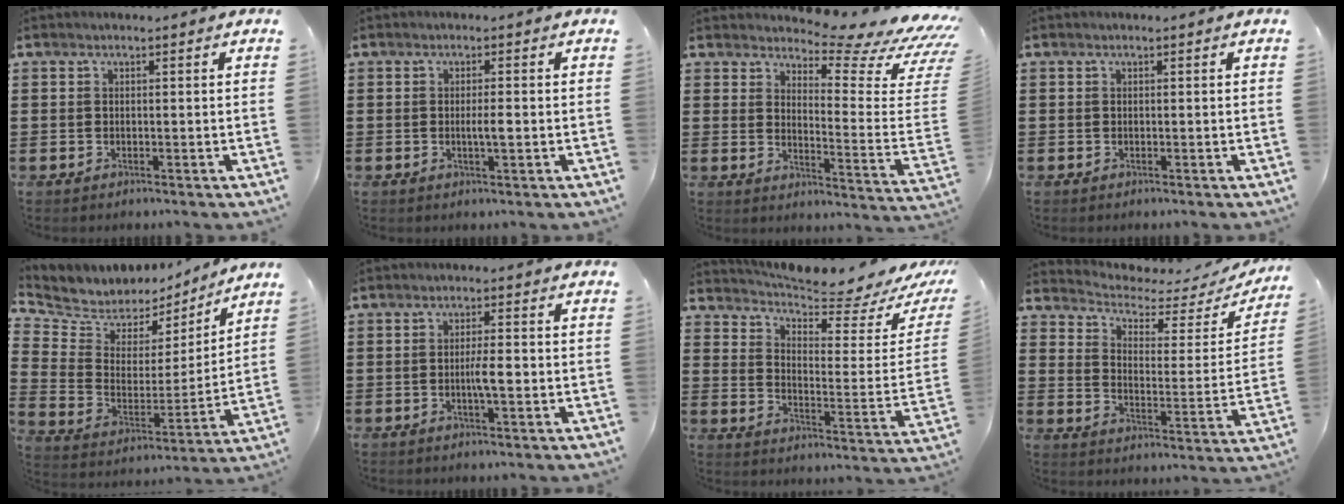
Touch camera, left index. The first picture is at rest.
{"total": 2.2, "force": [-0.2, 0.3, 2.2], "torque": [-0.041, -0.001, -0.004]}
{"total": 7.7, "force": [6.7, 0.9, 3.6], "torque": [-0.066, -0.062, 0.110]}
{"total": 0.0}
{"total": 5.9, "force": [5.2, 2.8, -0.7], "torque": [-0.033, -0.047, 0.090]}
{"total": 3.5, "force": [-0.6, 0.6, 3.4], "torque": [-0.059, 0.002, -0.011]}
{"total": 5.5, "force": [5.0, 0.1, 2.3], "torque": [-0.056, -0.053, 0.080]}
{"total": 3.1, "force": [2.7, 1.0, 1.2], "torque": [-0.045, -0.025, 0.037]}